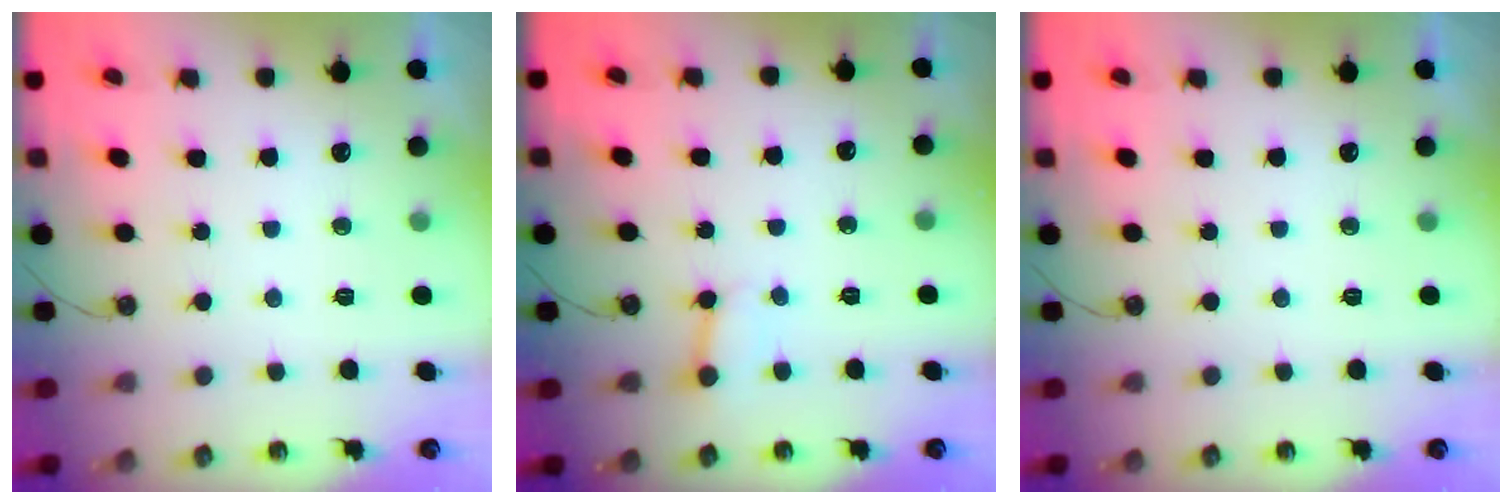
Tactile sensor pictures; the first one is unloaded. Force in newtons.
{"total": 2.9, "press": 2.9, "slide": 0.4}
{"total": 0.0}